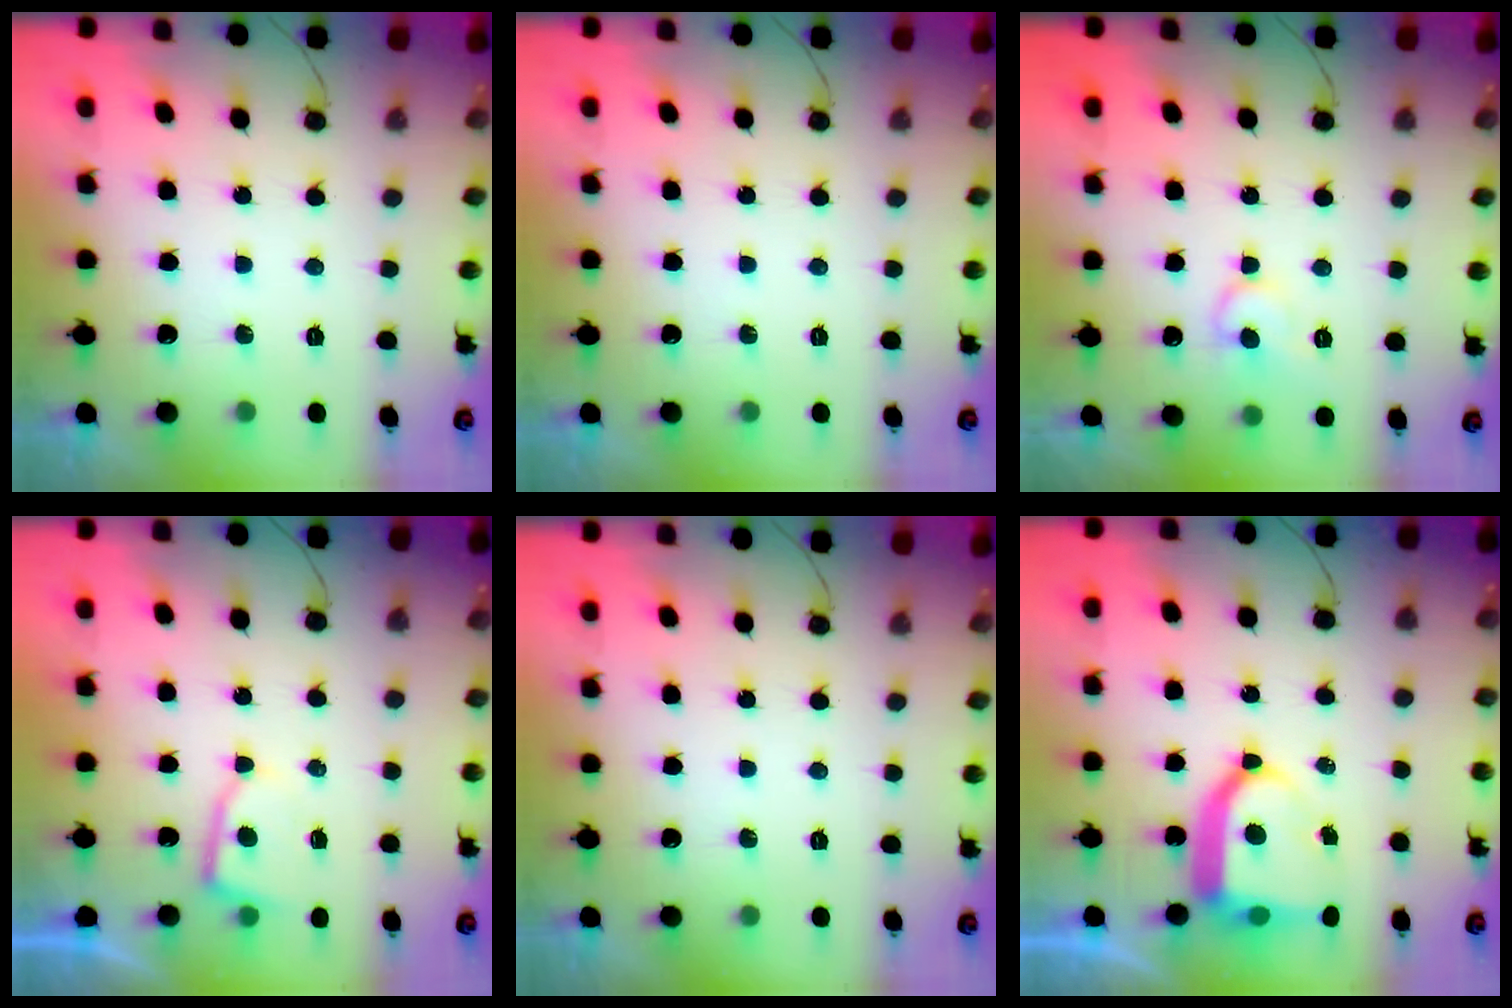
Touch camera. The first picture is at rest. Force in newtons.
{"total": 0.0}
{"total": 8.3, "press": 8.3, "slide": 0.8}
{"total": 4.7, "press": 4.7, "slide": 0.5}
{"total": 0.0}
{"total": 9.3, "press": 9.2, "slide": 1.0}